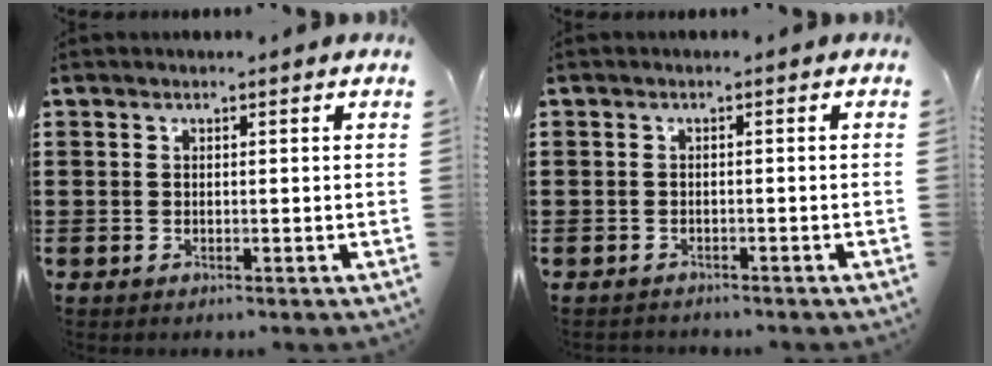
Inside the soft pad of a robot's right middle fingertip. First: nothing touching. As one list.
[{"total": 1.0, "force": [-0.9, 0.3, -0.2], "torque": [0.002, 0.004, -0.022]}]